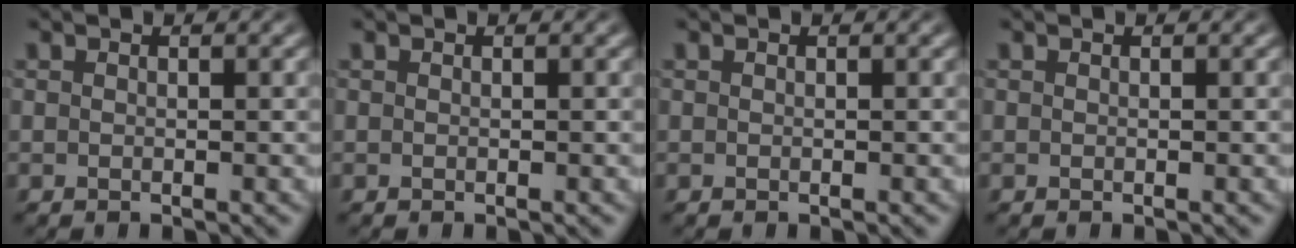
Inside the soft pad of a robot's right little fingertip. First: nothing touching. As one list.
[{"total": 0.0}, {"total": 0.0}, {"total": 0.0}]